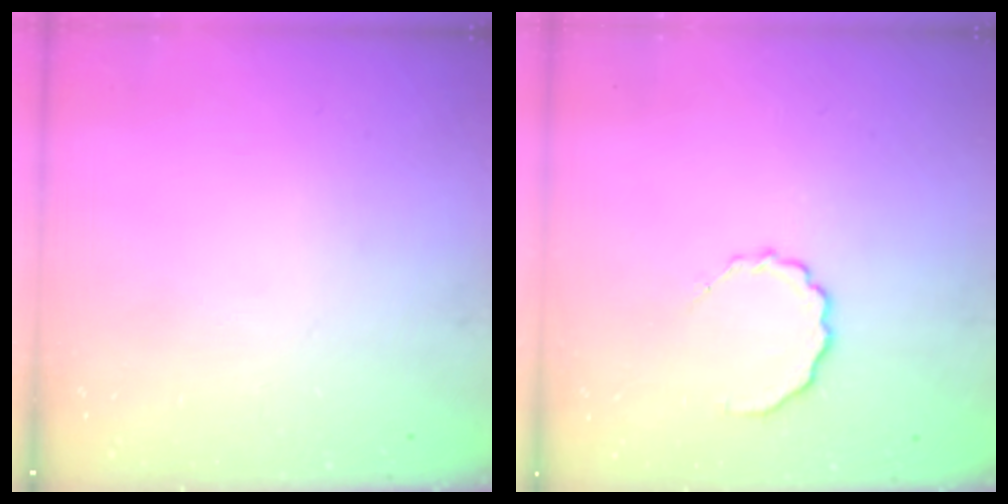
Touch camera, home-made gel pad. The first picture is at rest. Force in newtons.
{"total": 6.1, "press": 6.0, "slide": 1.1}